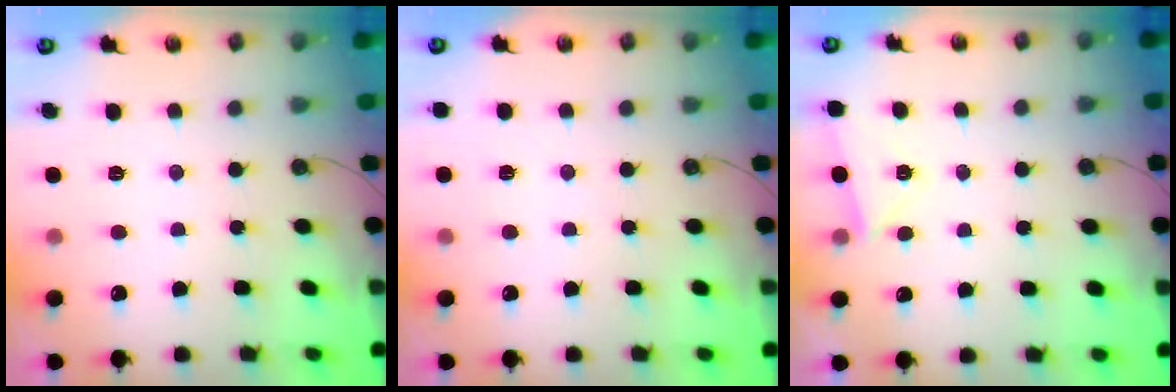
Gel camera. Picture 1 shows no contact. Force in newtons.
{"total": 2.1, "press": 0.8, "slide": 2.0}
{"total": 3.8, "press": 2.8, "slide": 2.6}